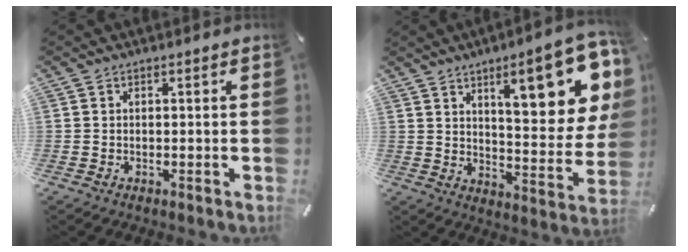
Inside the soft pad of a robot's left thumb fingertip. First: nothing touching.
{"total": 19.9, "force": [10.1, 6.7, 15.7], "torque": [-0.208, -0.062, 0.153]}